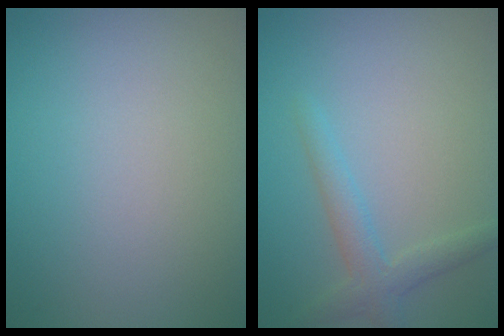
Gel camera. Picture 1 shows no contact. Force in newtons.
{"total": 2.3, "press": 2.3, "slide": 0.2}